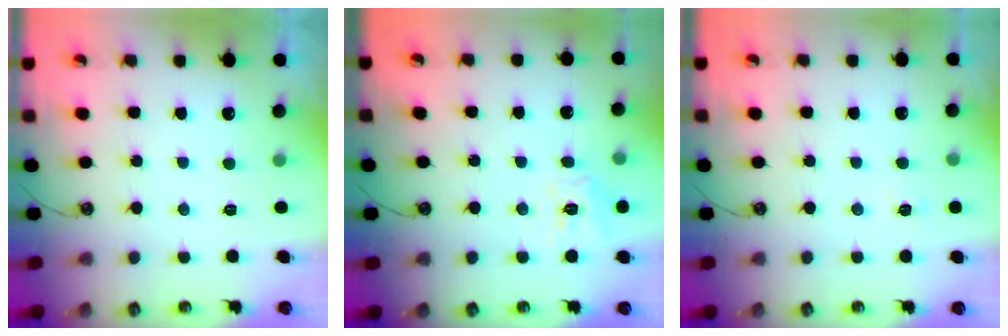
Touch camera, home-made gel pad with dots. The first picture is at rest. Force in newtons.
{"total": 9.9, "press": 9.8, "slide": 0.9}
{"total": 2.2, "press": 2.2, "slide": 0.3}